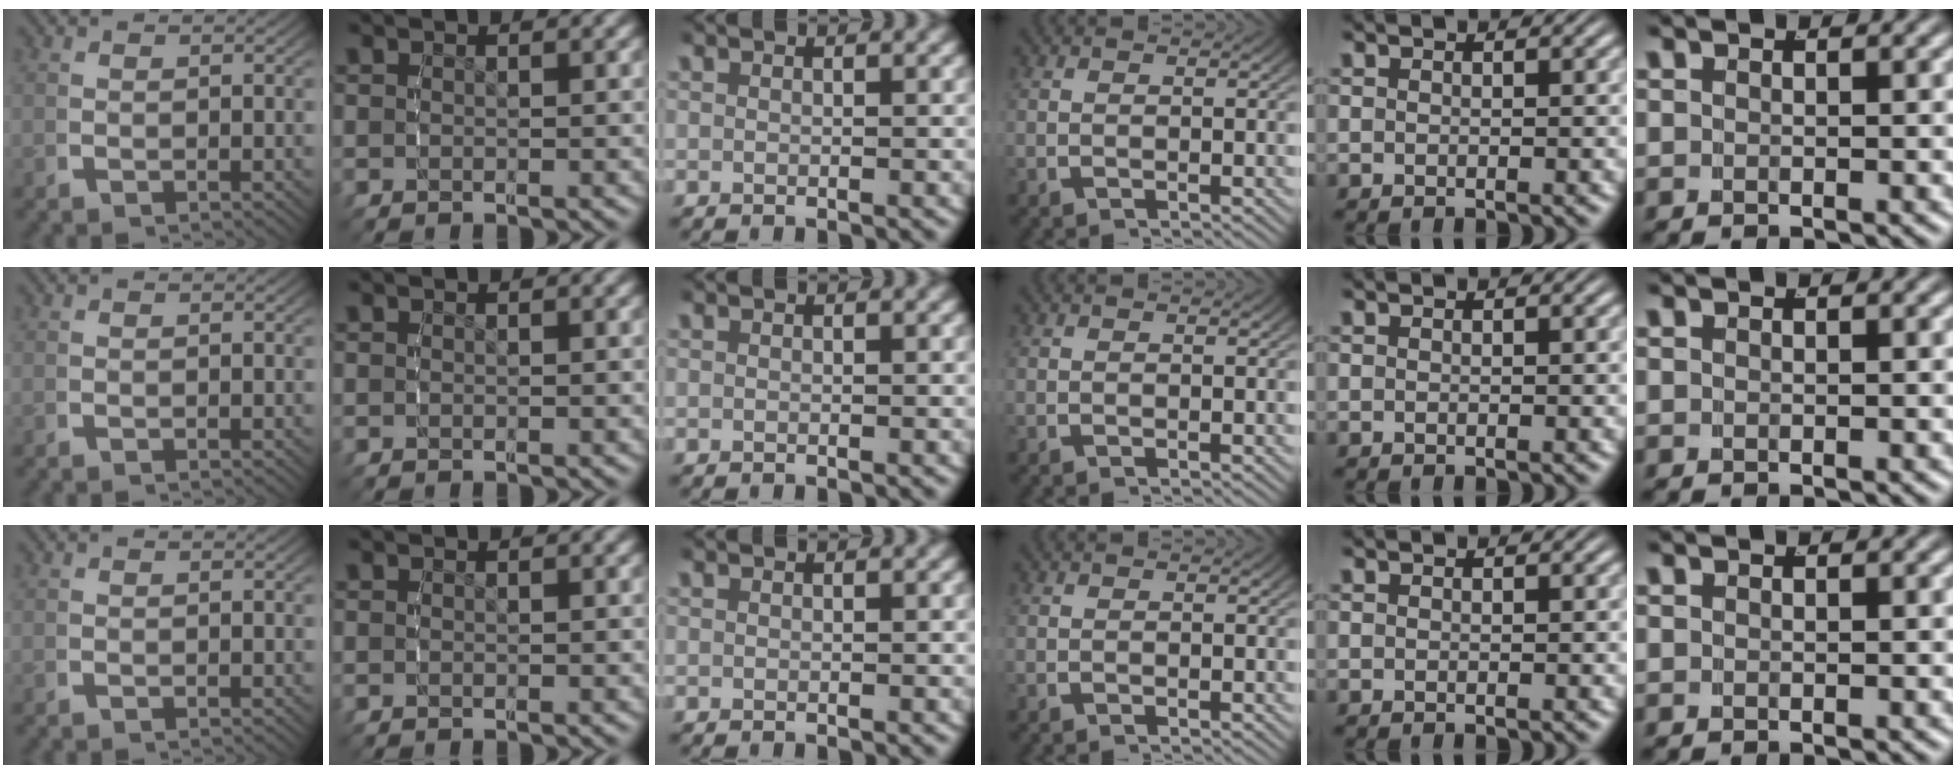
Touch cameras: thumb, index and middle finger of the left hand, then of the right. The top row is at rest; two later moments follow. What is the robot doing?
{"motion": "reach", "object": "paper"}